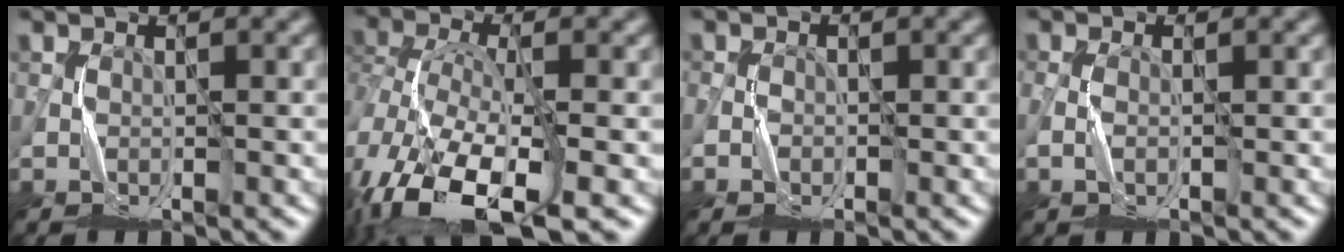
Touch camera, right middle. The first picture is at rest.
{"total": 13.5, "force": [-6.2, 6.5, 10.1], "torque": [-0.235, -0.030, -0.098]}
{"total": 1.1, "force": [-0.5, 0.8, 0.5], "torque": [-0.009, 0.002, -0.012]}
{"total": 1.7, "force": [-0.4, 0.8, 1.5], "torque": [-0.037, 0.003, -0.011]}